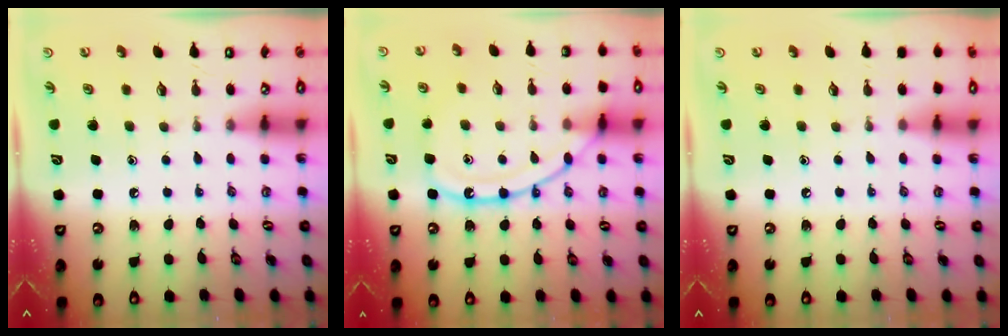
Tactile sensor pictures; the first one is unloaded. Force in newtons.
{"total": 13.6, "press": 13.6, "slide": 1.0}
{"total": 2.8, "press": 2.8, "slide": 0.5}